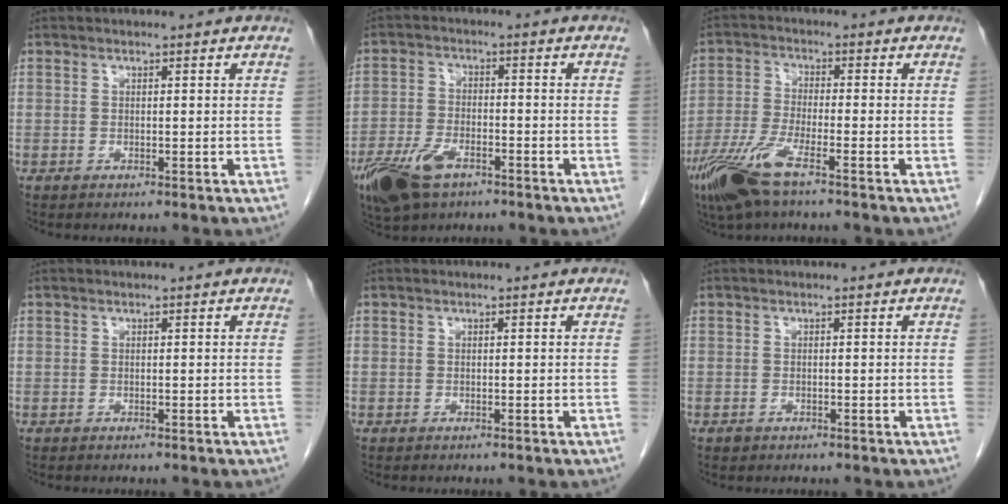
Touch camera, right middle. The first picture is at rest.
{"total": 9.8, "force": [-6.1, 4.6, 6.2], "torque": [-0.128, -0.009, -0.110]}
{"total": 8.9, "force": [-5.6, 1.4, 6.7], "torque": [-0.151, -0.018, -0.111]}
{"total": 0.0}
{"total": 0.0}
{"total": 0.7, "force": [-0.5, 0.5, 0.2], "torque": [-0.005, 0.001, -0.006]}